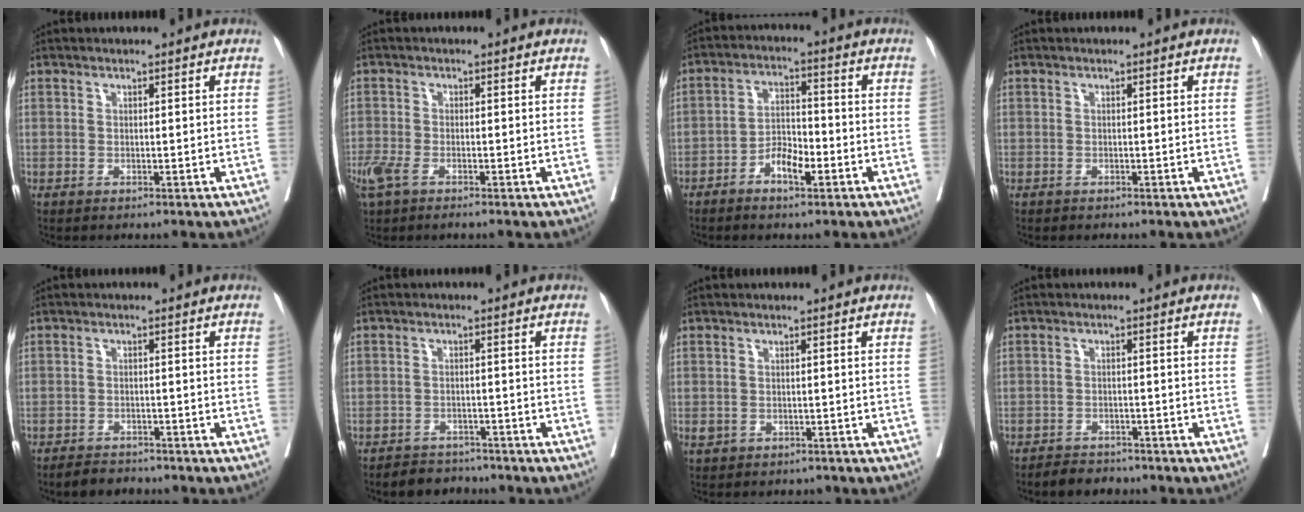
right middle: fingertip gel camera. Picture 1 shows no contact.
{"total": 4.2, "force": [-2.7, 1.5, 2.9], "torque": [-0.067, -0.010, -0.052]}
{"total": 5.3, "force": [-2.9, 1.9, 4.1], "torque": [-0.076, 0.007, -0.051]}
{"total": 0.0}
{"total": 3.7, "force": [-3.3, 1.3, 0.8], "torque": [-0.016, -0.004, -0.054]}
{"total": 4.5, "force": [-4.1, 1.8, 0.0], "torque": [0.001, 0.000, -0.063]}
{"total": 2.2, "force": [-1.1, 1.7, 0.7], "torque": [-0.014, 0.004, -0.008]}
{"total": 4.0, "force": [-3.6, 1.6, 0.6], "torque": [-0.013, -0.002, -0.055]}